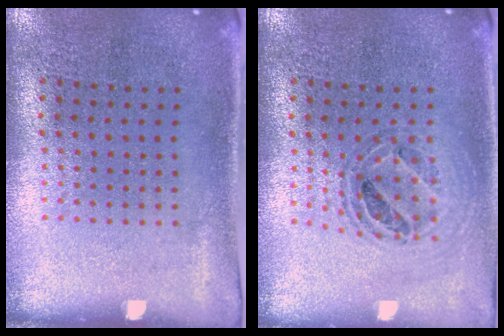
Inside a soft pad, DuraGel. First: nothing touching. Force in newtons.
{"total": 0.7, "press": 0.7, "slide": 0.2}